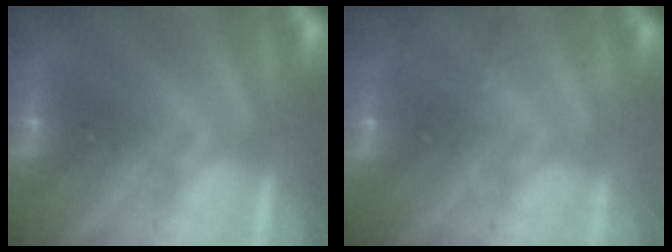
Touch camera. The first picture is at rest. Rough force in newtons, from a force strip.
{"total": 2.0}